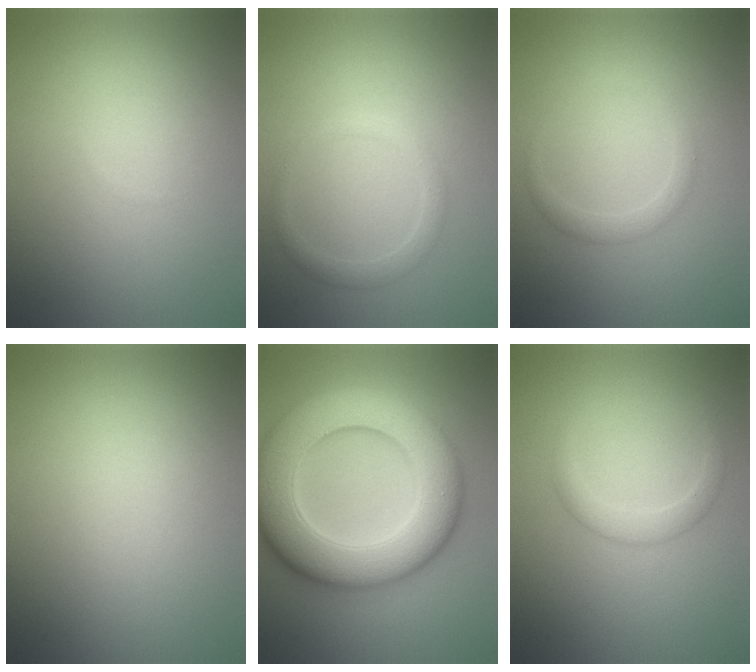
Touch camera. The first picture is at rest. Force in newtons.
{"total": 1.8, "press": 1.8, "slide": 0.1}
{"total": 1.5, "press": 1.5, "slide": 0.1}
{"total": 0.0}
{"total": 13.3, "press": 13.3, "slide": 0.2}
{"total": 1.7, "press": 1.7, "slide": 0.1}